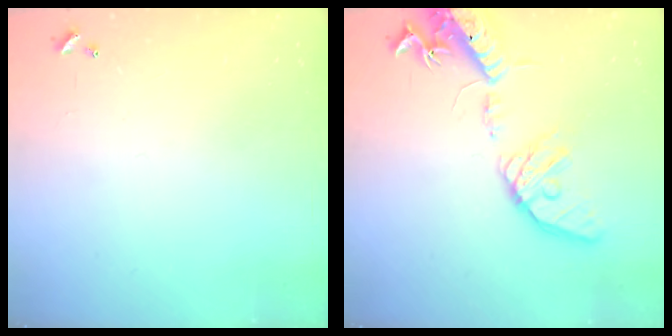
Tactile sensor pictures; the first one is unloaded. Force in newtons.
{"total": 19.4, "press": 19.1, "slide": 3.3}